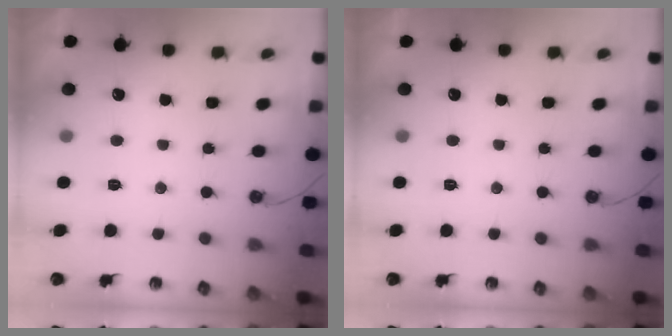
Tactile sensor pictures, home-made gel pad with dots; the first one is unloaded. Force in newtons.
{"total": 0.0}